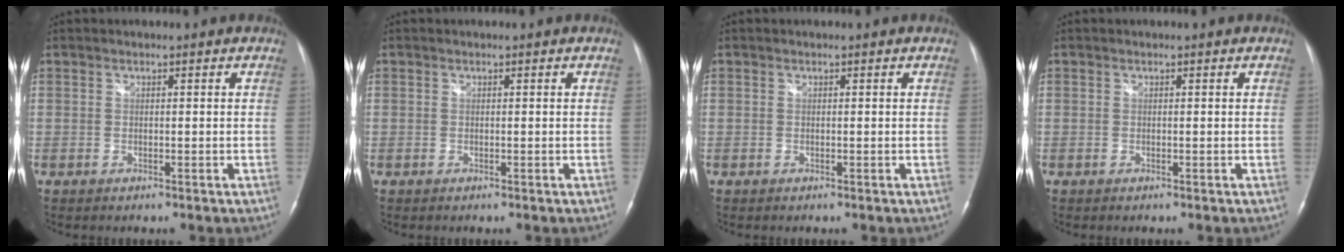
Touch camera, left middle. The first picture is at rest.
{"total": 0.0}
{"total": 0.0}
{"total": 0.0}